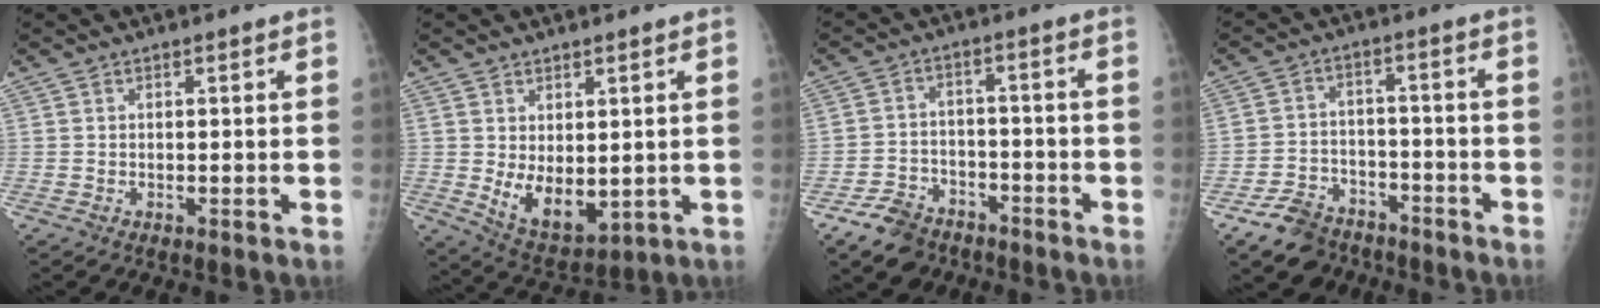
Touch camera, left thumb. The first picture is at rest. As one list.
[{"total": 8.5, "force": [0.2, 4.9, 6.9], "torque": [-0.093, -0.021, 0.026]}, {"total": 8.9, "force": [-6.5, 5.5, 2.6], "torque": [-0.033, 0.043, -0.109]}, {"total": 10.4, "force": [-7.7, 6.3, 2.9], "torque": [-0.038, 0.052, -0.125]}]